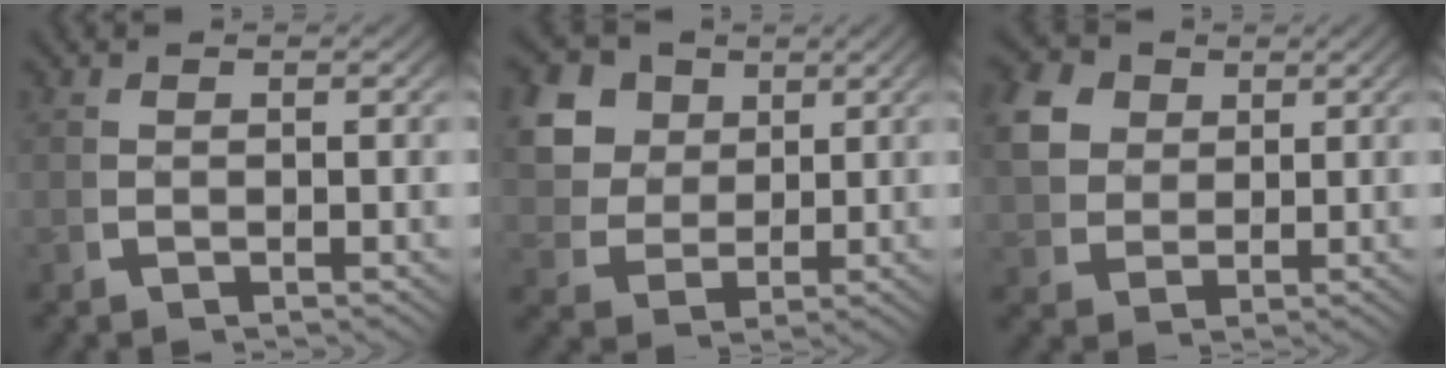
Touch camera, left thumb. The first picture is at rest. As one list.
[{"total": 10.2, "force": [3.2, 8.2, 5.1], "torque": [-0.121, -0.015, 0.054]}, {"total": 7.5, "force": [2.9, 5.8, 3.7], "torque": [-0.091, -0.011, 0.057]}]